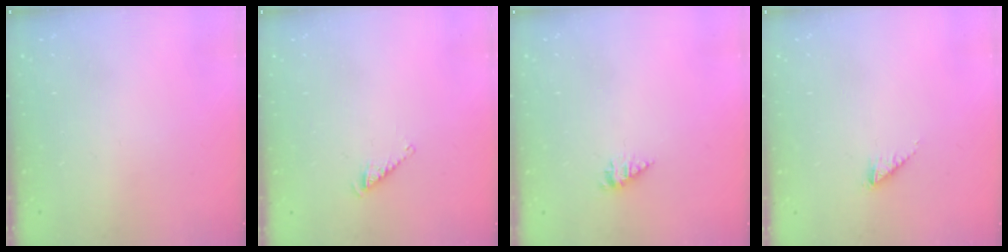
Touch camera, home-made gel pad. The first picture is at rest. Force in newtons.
{"total": 2.3, "press": 2.2, "slide": 0.4}
{"total": 2.3, "press": 2.3, "slide": 0.3}
{"total": 1.2, "press": 1.2, "slide": 0.2}